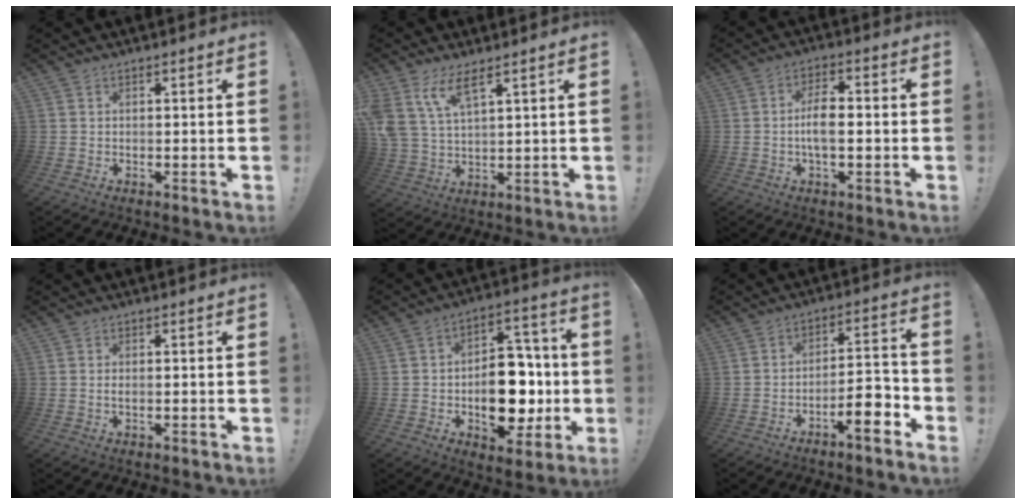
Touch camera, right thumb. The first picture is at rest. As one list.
[{"total": 9.7, "force": [6.2, 3.6, 6.4], "torque": [-0.141, -0.021, 0.120]}, {"total": 8.1, "force": [-1.1, 3.7, 7.1], "torque": [-0.132, 0.005, -0.026]}, {"total": 0.8, "force": [0.0, 0.1, 0.8], "torque": [-0.007, -0.002, -0.002]}, {"total": 18.5, "force": [-3.3, 12.2, 13.5], "torque": [-0.174, 0.027, -0.039]}, {"total": 9.8, "force": [-5.7, 2.6, 7.6], "torque": [-0.110, 0.030, -0.100]}]